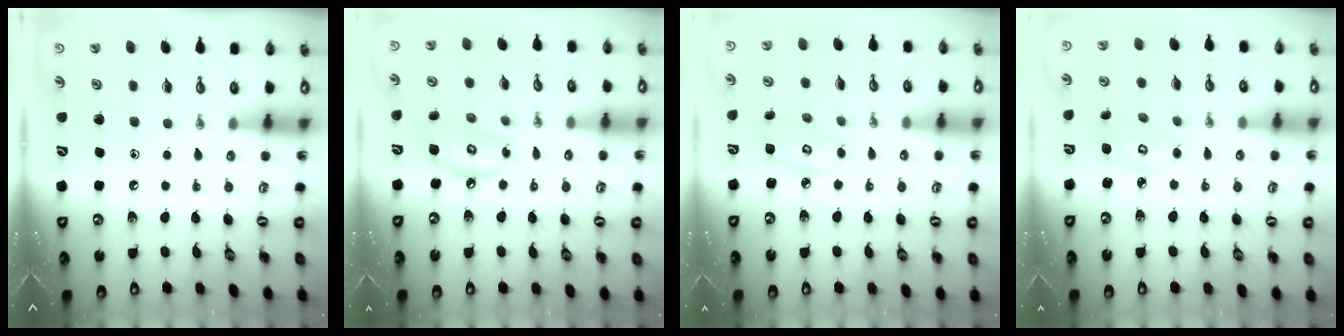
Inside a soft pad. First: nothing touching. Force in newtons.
{"total": 8.8, "press": 8.7, "slide": 0.7}
{"total": 5.1, "press": 5.1, "slide": 0.3}
{"total": 4.5, "press": 4.4, "slide": 0.2}